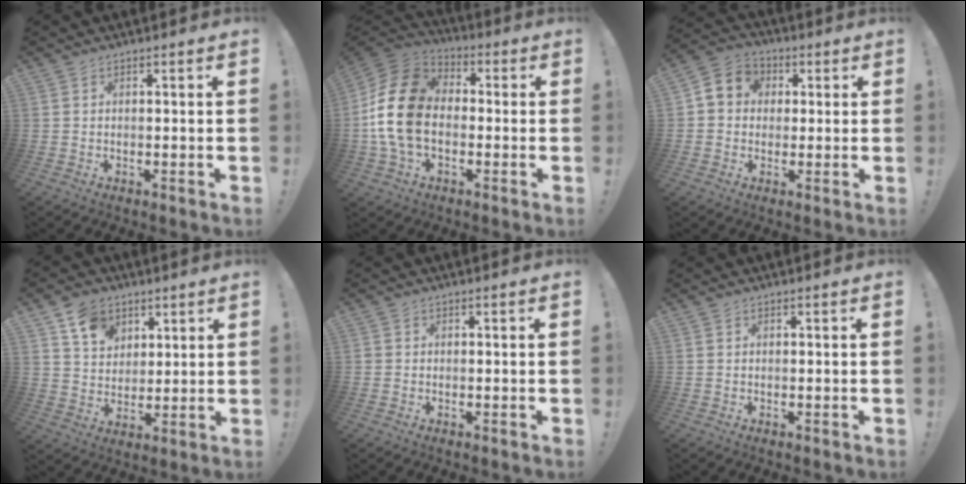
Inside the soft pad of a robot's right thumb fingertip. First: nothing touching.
{"total": 18.9, "force": [-1.1, 13.5, 13.2], "torque": [-0.246, 0.026, -0.013]}
{"total": 6.6, "force": [0.5, 6.2, 2.2], "torque": [-0.038, 0.011, 0.017]}
{"total": 9.9, "force": [5.7, 7.4, 3.3], "torque": [-0.050, -0.030, 0.111]}
{"total": 0.6, "force": [0.0, 0.6, 0.1], "torque": [-0.007, 0.004, 0.002]}
{"total": 0.0}